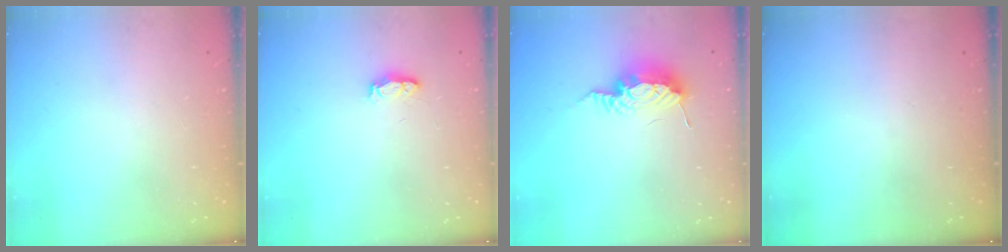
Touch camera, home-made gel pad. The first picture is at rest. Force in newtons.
{"total": 4.2, "press": 3.6, "slide": 2.1}
{"total": 8.6, "press": 8.6, "slide": 0.5}
{"total": 0.0}